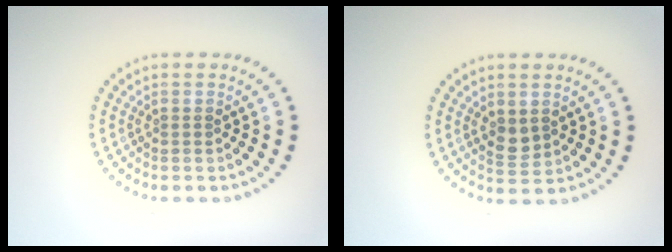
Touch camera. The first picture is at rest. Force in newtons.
{"total": 1.7, "press": 1.7, "slide": 0.4}